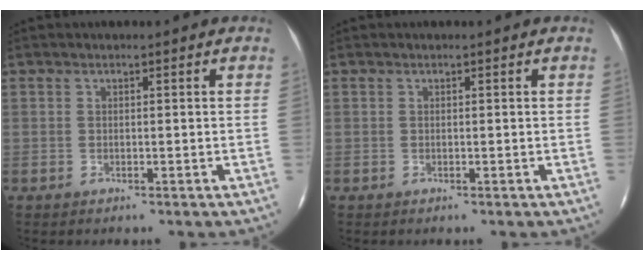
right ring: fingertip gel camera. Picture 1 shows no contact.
{"total": 0.0}